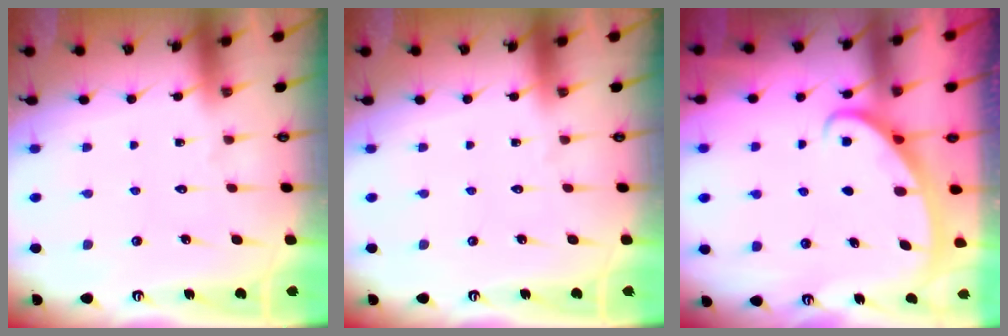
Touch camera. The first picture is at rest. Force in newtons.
{"total": 0.0}
{"total": 2.7, "press": 2.7, "slide": 0.4}